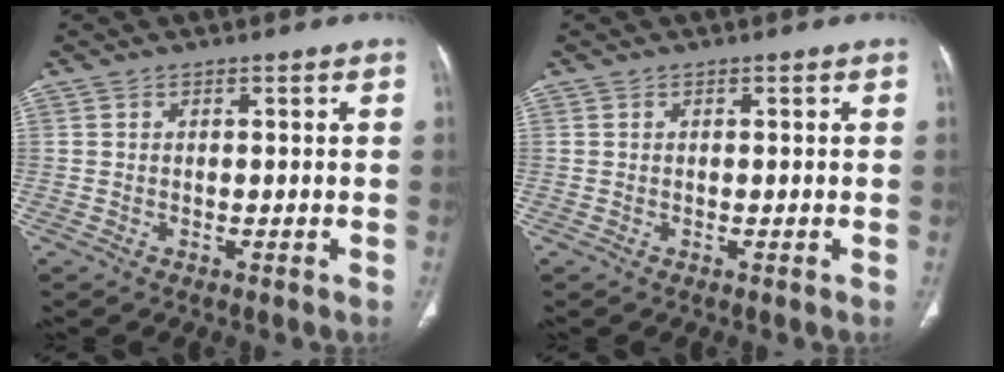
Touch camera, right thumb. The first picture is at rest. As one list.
[{"total": 0.0}]